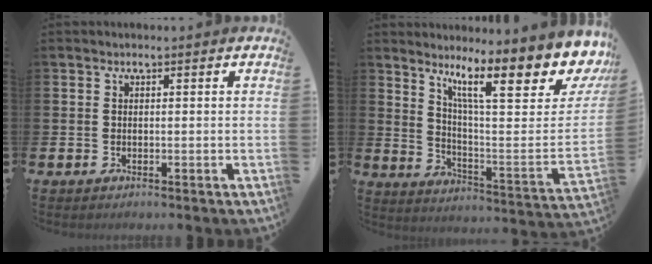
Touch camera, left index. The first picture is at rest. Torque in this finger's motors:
{"motor_torque": [1.69, -0.45, 1.05, 0.21]}